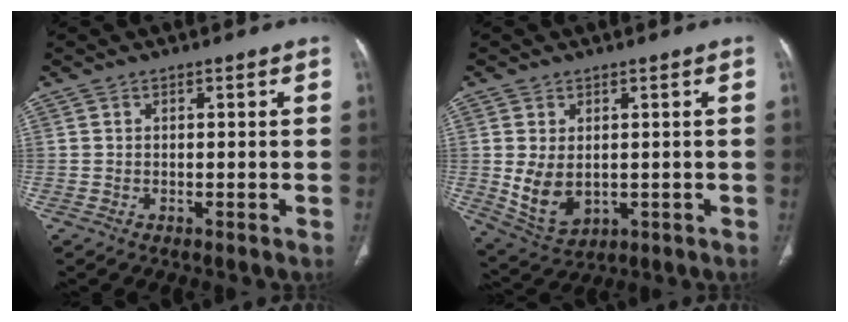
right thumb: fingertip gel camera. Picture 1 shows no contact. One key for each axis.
{"total": 7.8, "fx": -0.1, "fy": 5.4, "fz": 5.6, "tx": -0.098, "ty": -0.011, "tz": 0.021}